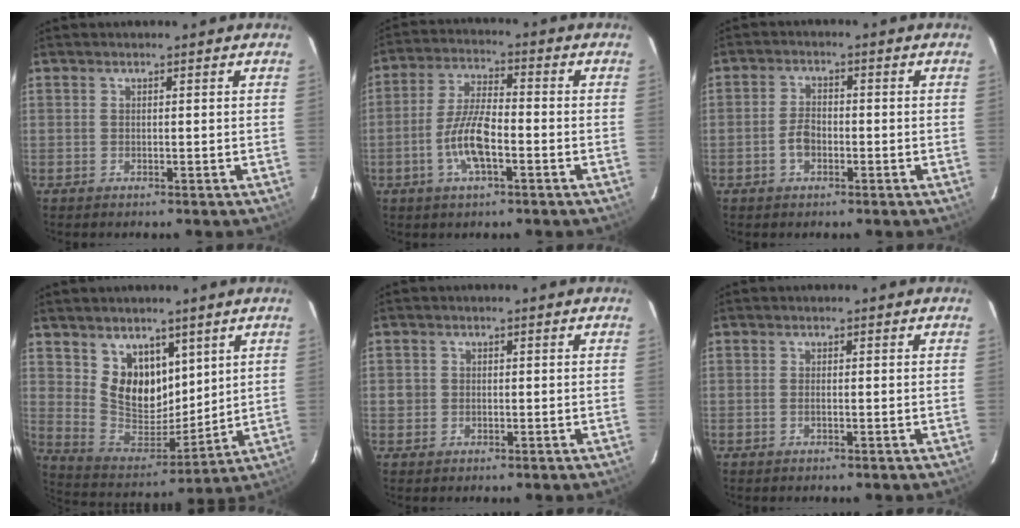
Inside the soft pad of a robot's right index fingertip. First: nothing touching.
{"total": 9.0, "force": [-3.3, 2.7, 7.9], "torque": [-0.163, 0.003, -0.063]}
{"total": 3.8, "force": [-1.5, 2.3, 2.5], "torque": [-0.054, 0.006, -0.027]}
{"total": 12.2, "force": [6.5, 8.3, 6.1], "torque": [-0.107, -0.006, 0.138]}
{"total": 2.0, "force": [-0.3, 1.9, 0.4], "torque": [-0.007, 0.001, -0.006]}
{"total": 0.8, "force": [-0.3, 0.1, 0.7], "torque": [-0.015, 0.001, -0.006]}